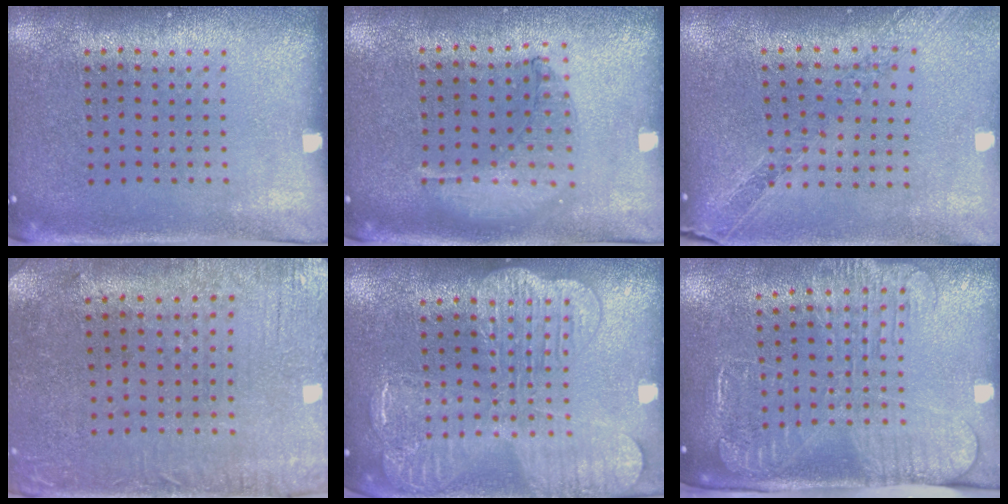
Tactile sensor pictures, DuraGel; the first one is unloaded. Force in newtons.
{"total": 1.0, "press": 1.0, "slide": 0.1}
{"total": 1.1, "press": 1.1, "slide": 0.1}
{"total": 0.6, "press": 0.4, "slide": 0.5}
{"total": 3.9, "press": 3.8, "slide": 0.6}
{"total": 2.6, "press": 2.1, "slide": 1.6}